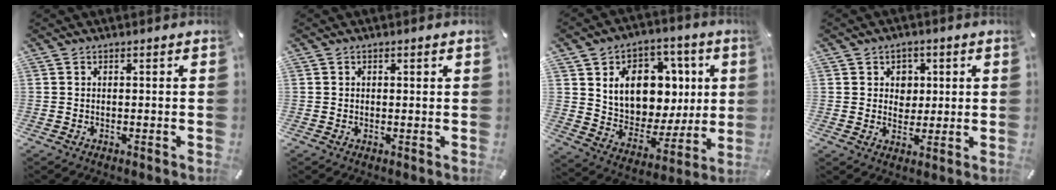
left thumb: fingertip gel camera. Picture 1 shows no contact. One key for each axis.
{"total": 0.7, "fx": 0.2, "fy": 0.6, "fz": 0.3, "tx": -0.007, "ty": 0.004, "tz": 0.003}
{"total": 14.9, "fx": 4.2, "fy": 12.0, "fz": 7.8, "tx": -0.121, "ty": -0.023, "tz": 0.089}
{"total": 5.0, "fx": 1.1, "fy": 4.7, "fz": 1.3, "tx": -0.017, "ty": 0.002, "tz": 0.016}